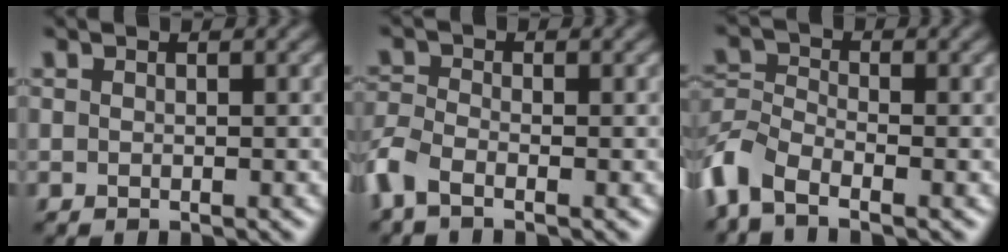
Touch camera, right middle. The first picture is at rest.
{"total": 3.4, "force": [-2.1, 1.6, 2.1], "torque": [-0.058, -0.008, -0.062]}
{"total": 5.2, "force": [-3.3, 2.5, 3.1], "torque": [-0.072, -0.003, -0.084]}